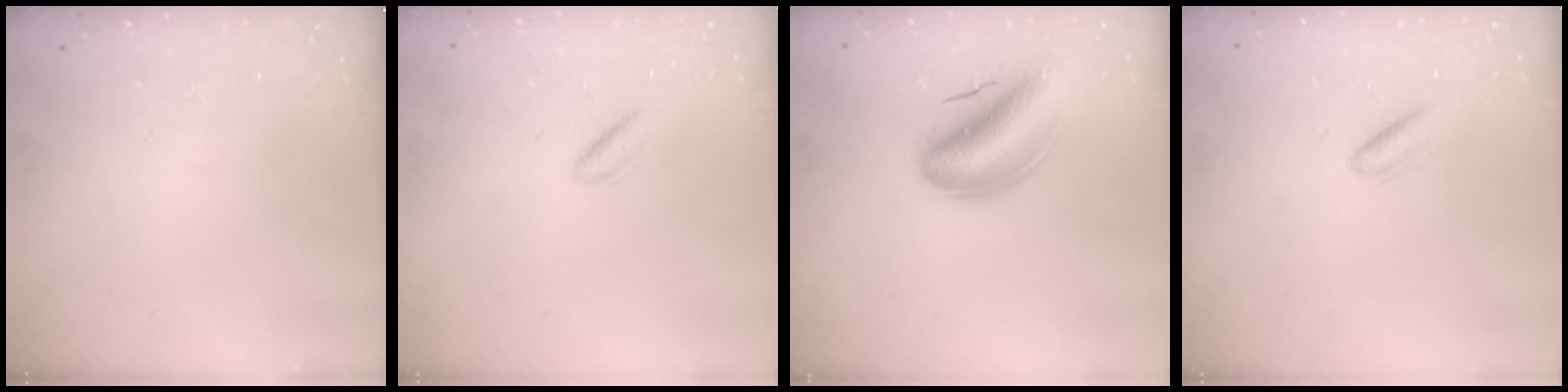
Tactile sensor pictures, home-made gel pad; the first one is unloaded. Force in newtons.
{"total": 2.3, "press": 2.0, "slide": 1.3}
{"total": 10.4, "press": 10.0, "slide": 2.9}
{"total": 2.7, "press": 2.6, "slide": 0.9}